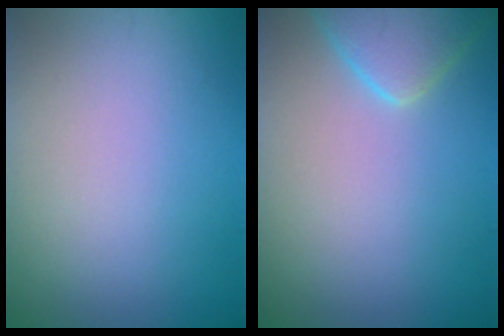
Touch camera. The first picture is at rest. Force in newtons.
{"total": 3.7, "press": 3.7, "slide": 0.3}